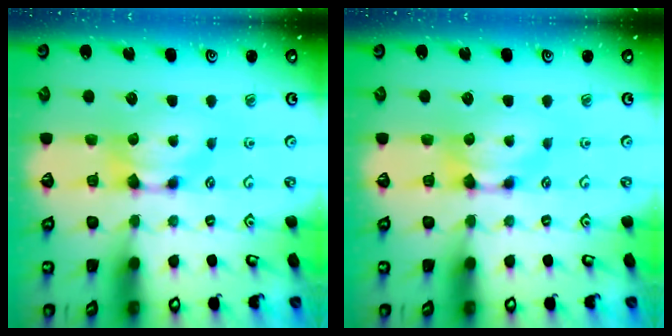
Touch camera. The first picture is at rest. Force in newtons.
{"total": 0.0}